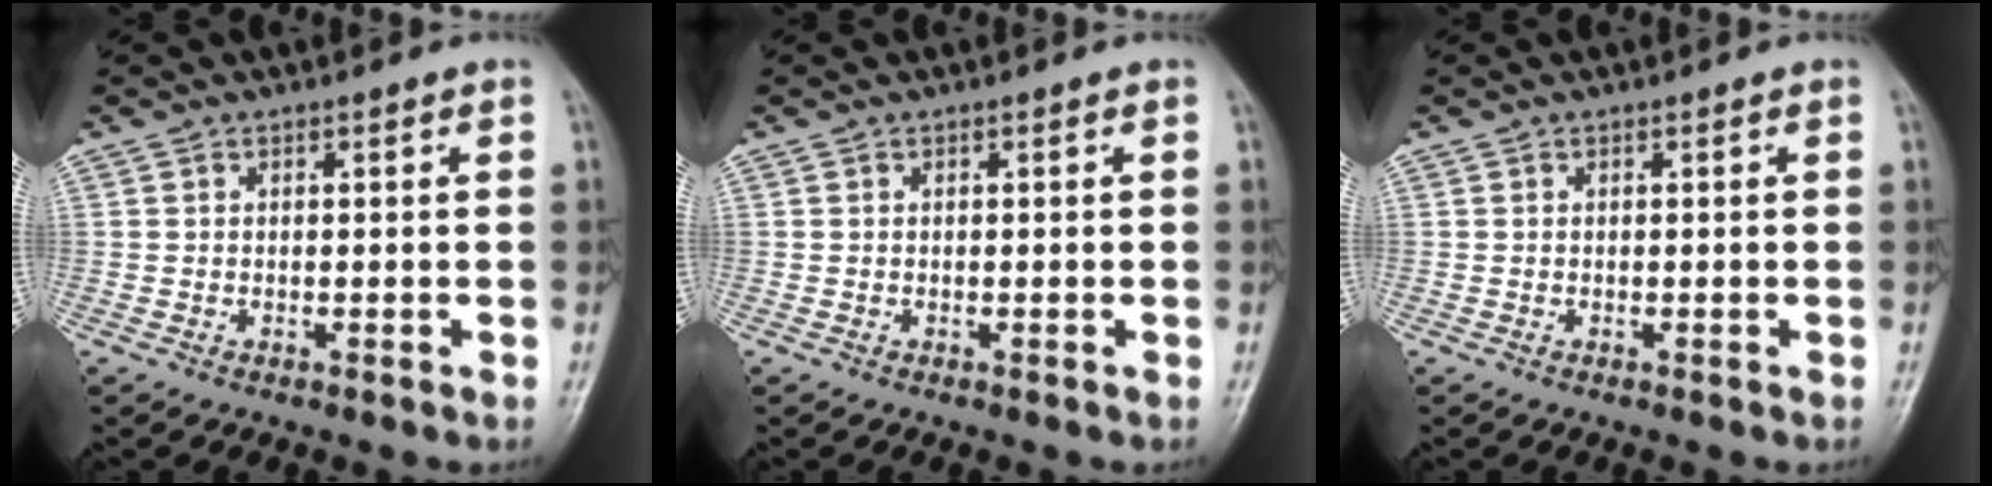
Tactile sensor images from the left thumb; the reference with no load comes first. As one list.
[{"total": 0.0}, {"total": 0.0}]